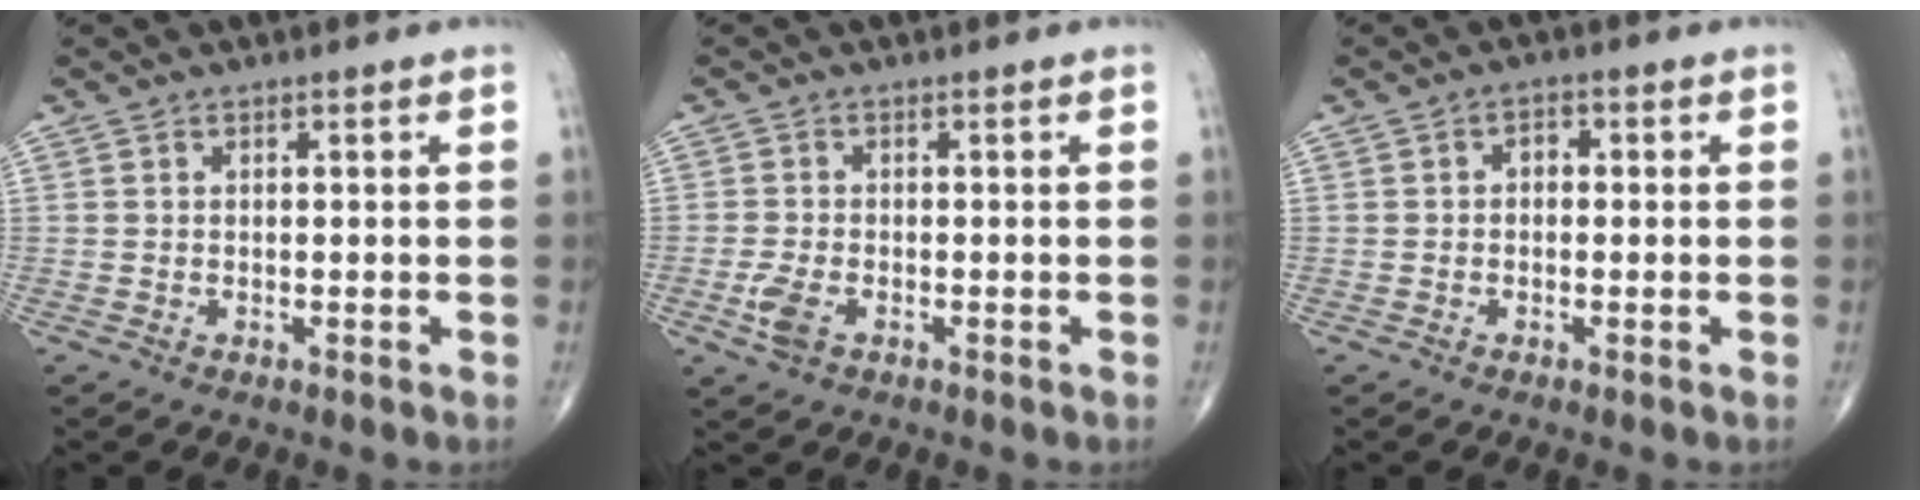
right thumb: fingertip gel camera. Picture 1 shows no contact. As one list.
[{"total": 3.5, "force": [-1.3, 1.9, 2.6], "torque": [-0.061, 0.001, -0.026]}, {"total": 2.0, "force": [0.0, 1.5, 1.4], "torque": [-0.010, 0.009, -0.006]}]